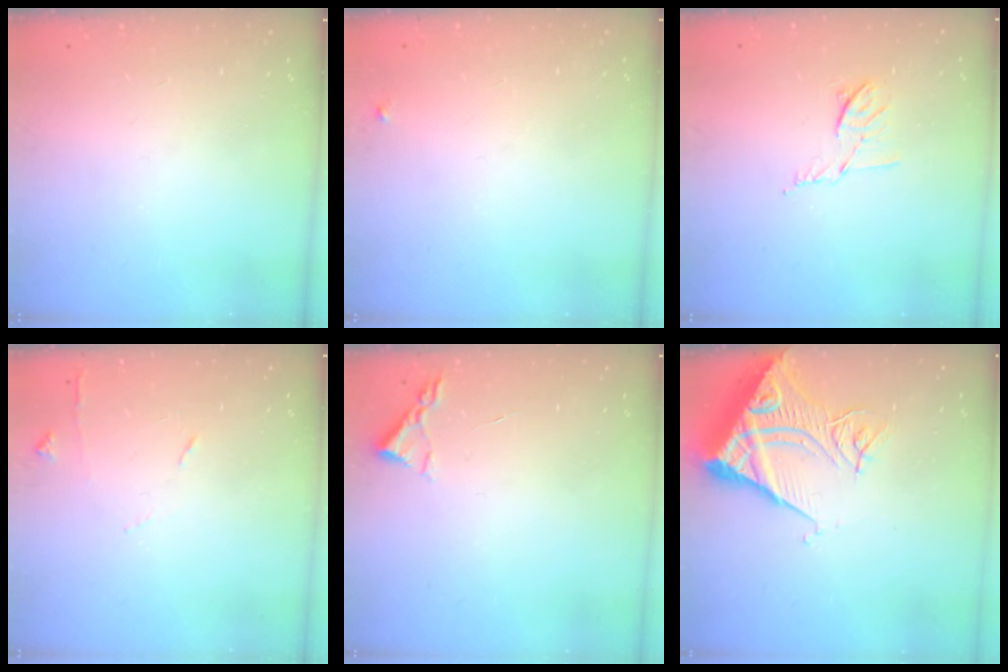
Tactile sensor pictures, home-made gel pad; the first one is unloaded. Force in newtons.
{"total": 3.3, "press": 3.3, "slide": 0.4}
{"total": 6.5, "press": 6.4, "slide": 1.0}
{"total": 6.2, "press": 6.1, "slide": 0.8}
{"total": 2.2, "press": 2.2, "slide": 0.3}
{"total": 13.1, "press": 13.0, "slide": 1.7}